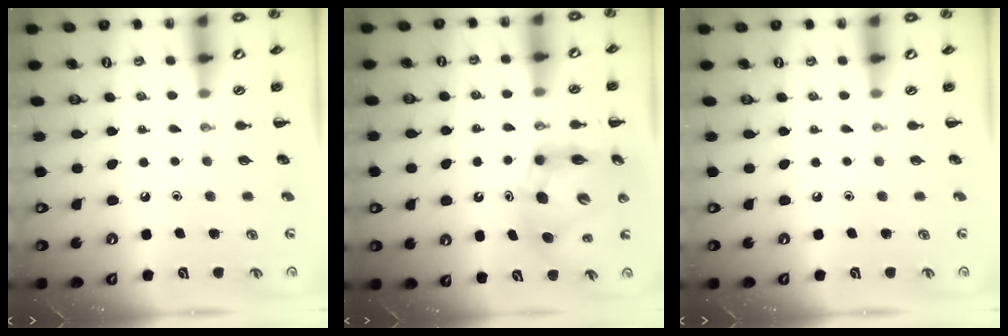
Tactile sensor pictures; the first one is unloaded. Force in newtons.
{"total": 11.2, "press": 10.7, "slide": 3.4}
{"total": 0.0}